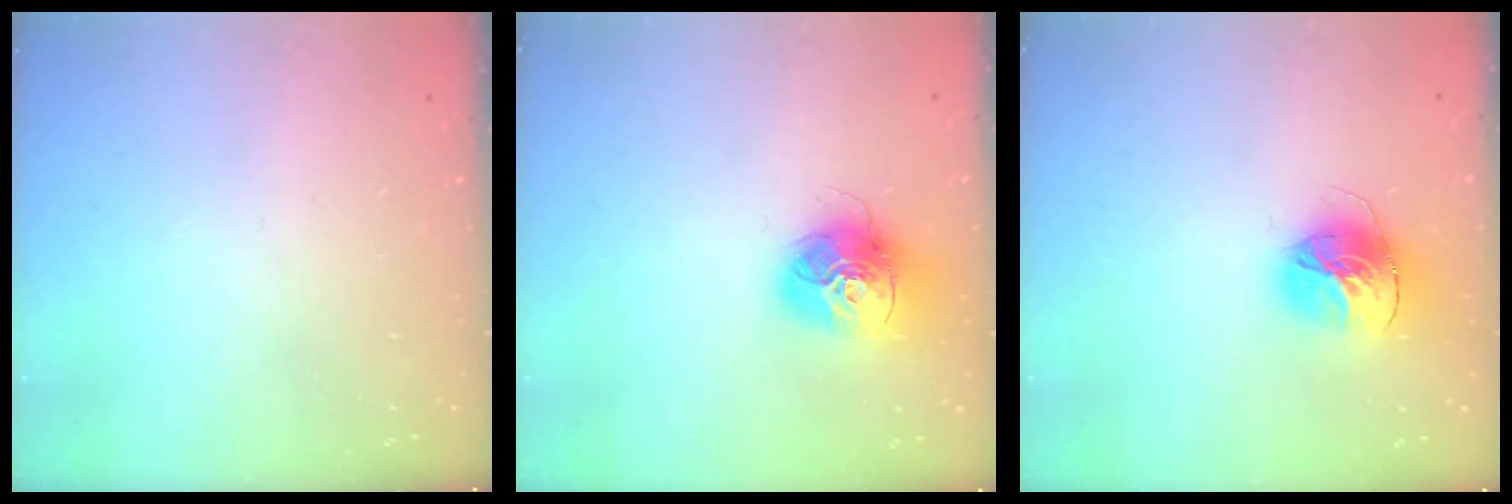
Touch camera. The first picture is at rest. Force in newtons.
{"total": 15.7, "press": 15.6, "slide": 1.6}
{"total": 16.1, "press": 16.0, "slide": 1.7}